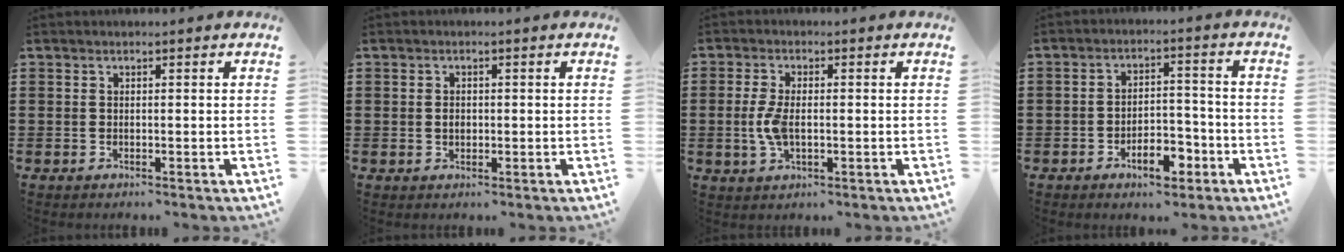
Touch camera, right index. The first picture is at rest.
{"total": 1.4, "force": [-0.1, 1.0, 1.0], "torque": [-0.022, 0.005, -0.002]}
{"total": 5.1, "force": [-0.5, 2.3, 4.5], "torque": [-0.110, -0.007, -0.017]}
{"total": 6.4, "force": [-3.6, 3.0, 4.4], "torque": [-0.061, 0.012, -0.064]}